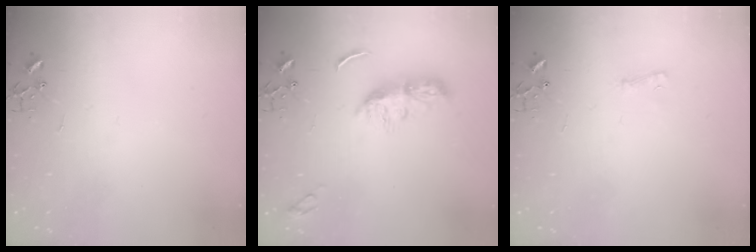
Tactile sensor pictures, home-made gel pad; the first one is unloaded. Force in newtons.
{"total": 8.9, "press": 8.9, "slide": 0.6}
{"total": 5.5, "press": 5.5, "slide": 0.7}